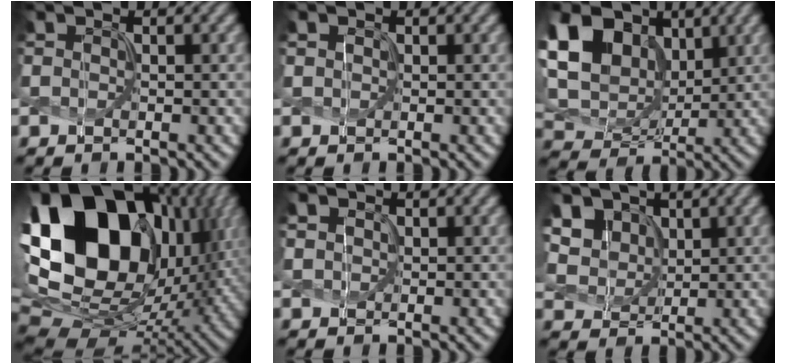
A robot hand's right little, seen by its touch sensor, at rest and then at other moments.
{"total": 0.6, "force": [0.2, 0.5, 0.2], "torque": [-0.004, -0.001, 0.004]}
{"total": 13.6, "force": [5.2, 9.9, 7.7], "torque": [-0.184, 0.035, 0.090]}
{"total": 21.7, "force": [6.7, 14.9, 14.3], "torque": [-0.314, 0.026, 0.133]}
{"total": 1.2, "force": [0.6, 1.0, 0.5], "torque": [-0.012, 0.003, 0.011]}
{"total": 5.9, "force": [2.9, 4.4, 2.7], "torque": [-0.093, 0.006, 0.054]}